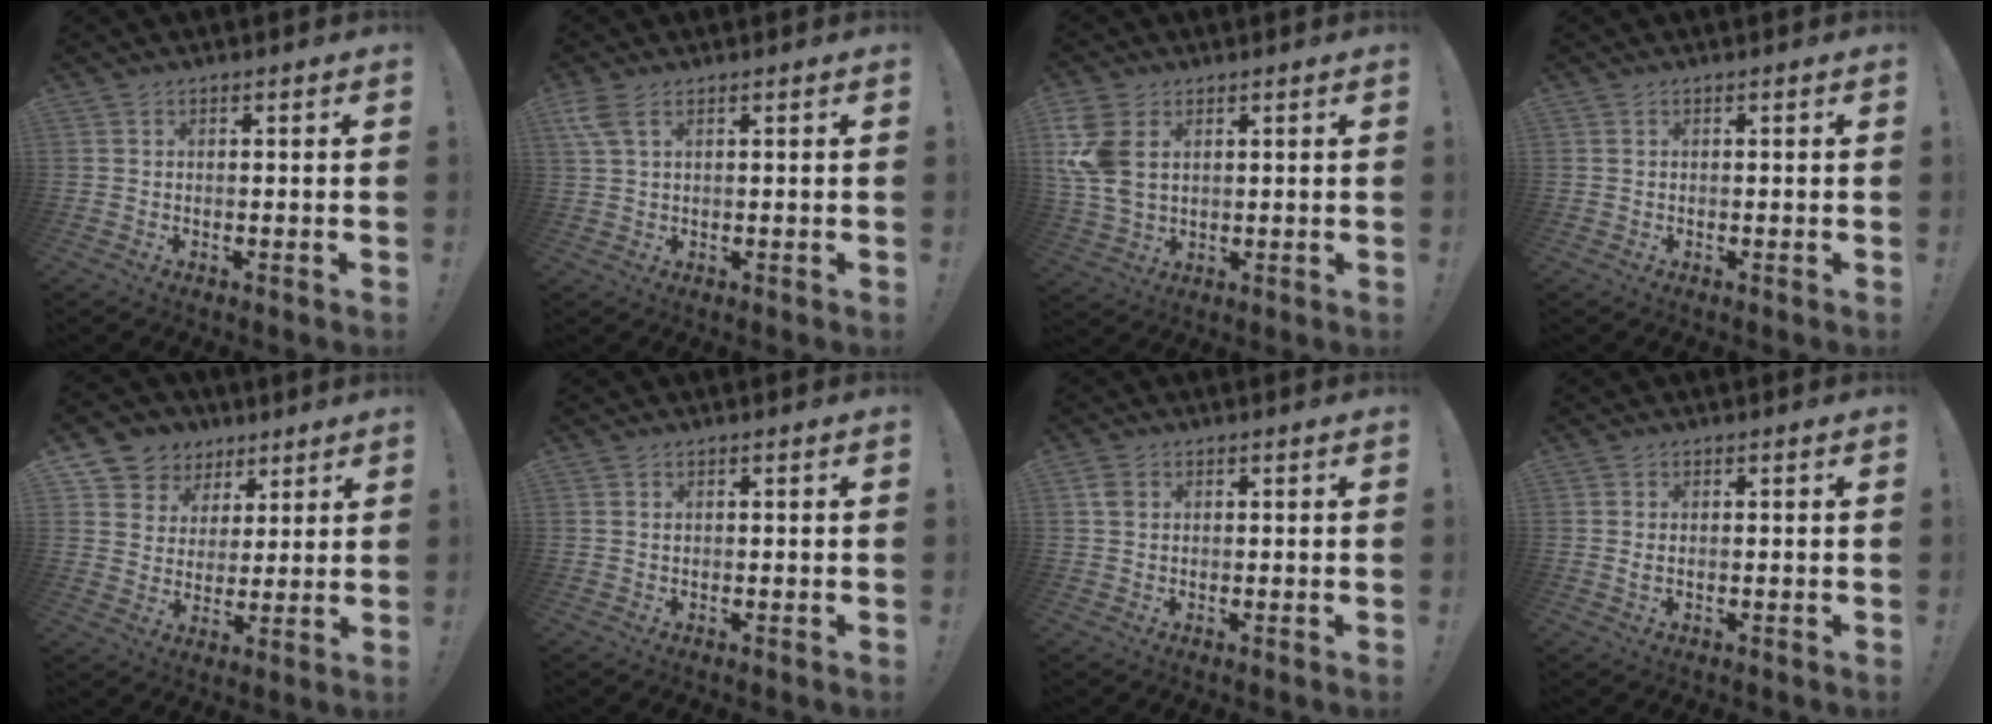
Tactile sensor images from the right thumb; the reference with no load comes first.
{"total": 4.3, "force": [2.0, 1.6, 3.4], "torque": [-0.075, 0.004, 0.040]}
{"total": 10.5, "force": [3.4, 7.0, 7.1], "torque": [-0.157, -0.010, 0.066]}
{"total": 0.0}
{"total": 8.6, "force": [4.5, 7.3, 1.1], "torque": [-0.016, -0.035, 0.093]}
{"total": 0.0}
{"total": 2.3, "force": [0.8, 1.7, 1.2], "torque": [-0.012, -0.001, 0.014]}
{"total": 1.1, "force": [0.1, 0.5, 1.0], "torque": [-0.018, -0.001, 0.001]}